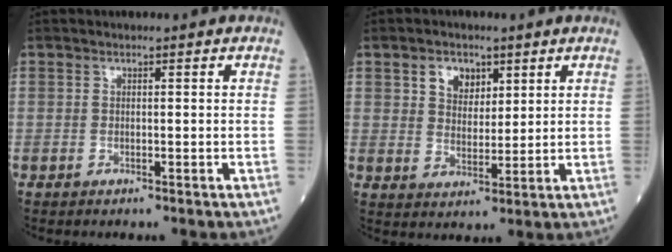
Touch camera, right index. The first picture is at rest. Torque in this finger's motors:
{"motor_torque": [0.33, 0.08, 0.16, 0.05]}